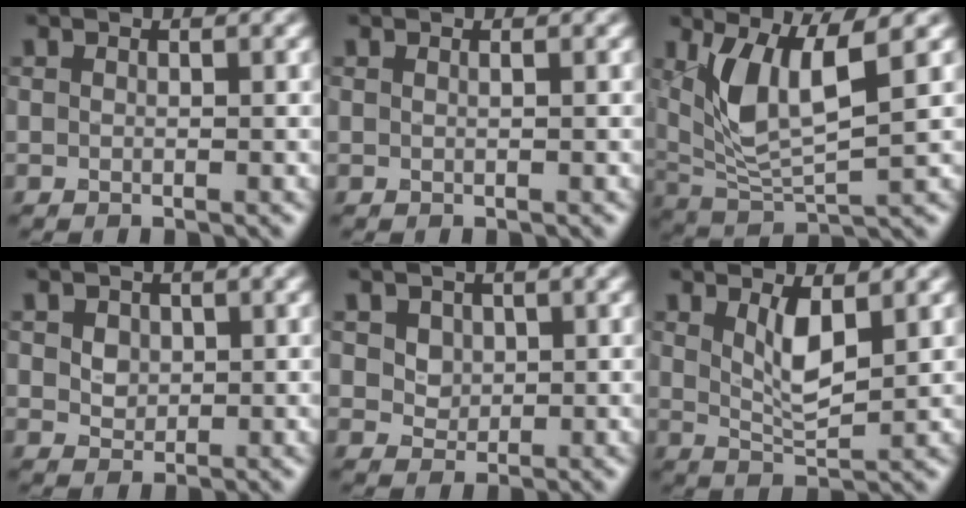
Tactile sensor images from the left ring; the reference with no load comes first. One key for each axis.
{"total": 0.5, "fx": 0.3, "fy": 0.2, "fz": 0.4, "tx": -0.002, "ty": -0.001, "tz": 0.000}
{"total": 6.7, "fx": 2.2, "fy": 2.4, "fz": 5.9, "tx": -0.132, "ty": -0.014, "tz": 0.049}
{"total": 1.9, "fx": 0.6, "fy": 1.5, "fz": 0.9, "tx": -0.018, "ty": 0.004, "tz": 0.011}
{"total": 2.5, "fx": 1.1, "fy": 2.0, "fz": 1.1, "tx": -0.039, "ty": 0.001, "tz": 0.036}
{"total": 3.4, "fx": 1.3, "fy": 1.0, "fz": 3.0, "tx": -0.060, "ty": -0.009, "tz": 0.029}